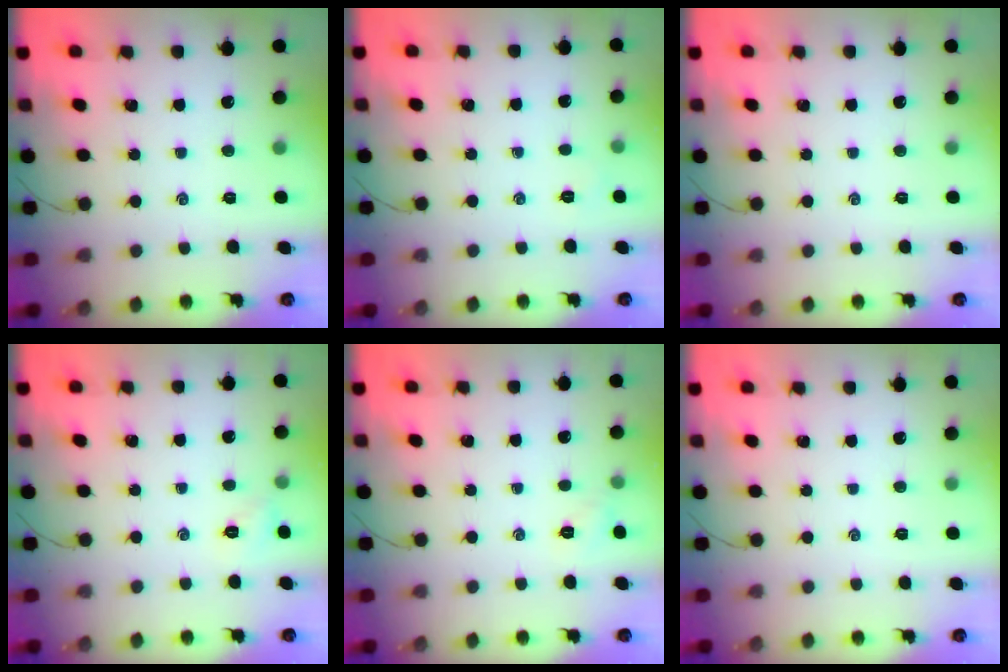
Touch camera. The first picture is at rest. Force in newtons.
{"total": 3.4, "press": 3.3, "slide": 1.1}
{"total": 0.0}
{"total": 2.6, "press": 2.6, "slide": 0.6}
{"total": 5.2, "press": 4.9, "slide": 1.7}
{"total": 0.0}